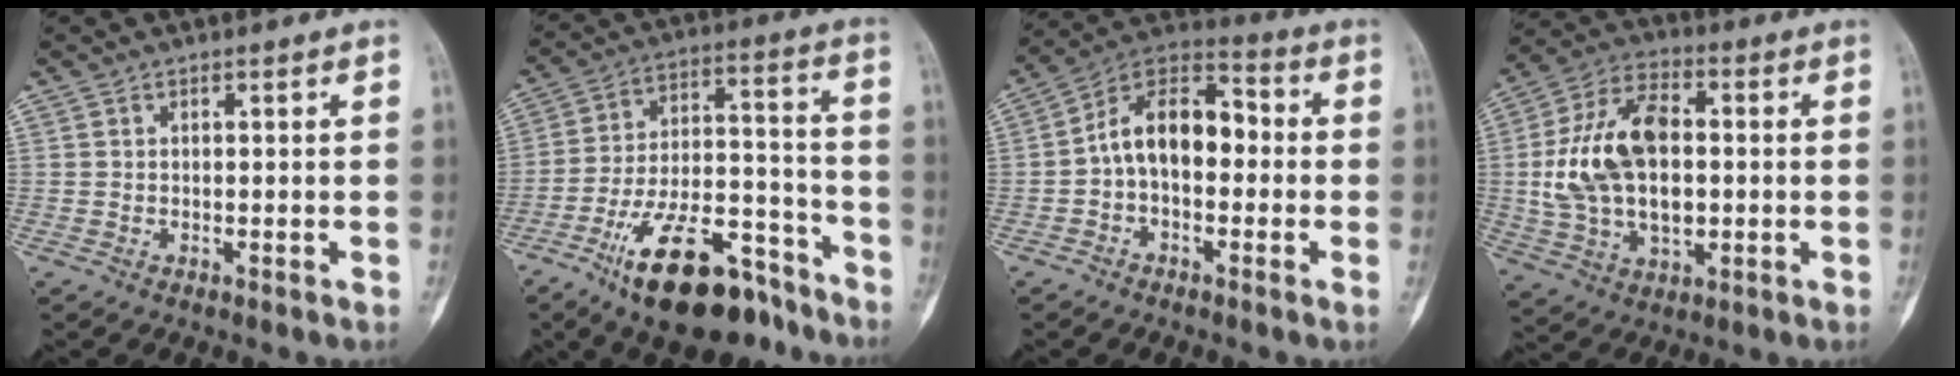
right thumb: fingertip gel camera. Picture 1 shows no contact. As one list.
[{"total": 21.2, "force": [-14.0, 8.8, 13.3], "torque": [-0.212, 0.091, -0.229]}, {"total": 12.6, "force": [-0.6, 7.7, 10.0], "torque": [-0.139, 0.043, -0.027]}, {"total": 18.5, "force": [0.8, 10.9, 14.9], "torque": [-0.273, 0.015, 0.016]}]